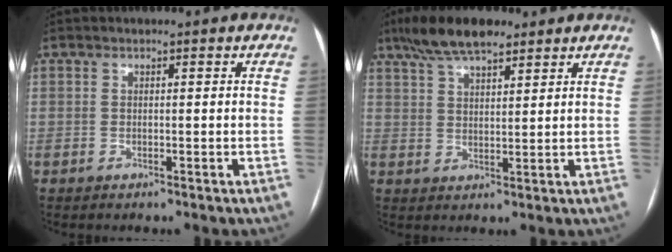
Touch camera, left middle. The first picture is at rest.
{"total": 8.7, "force": [6.5, 2.5, 5.2], "torque": [-0.100, 0.019, 0.114]}